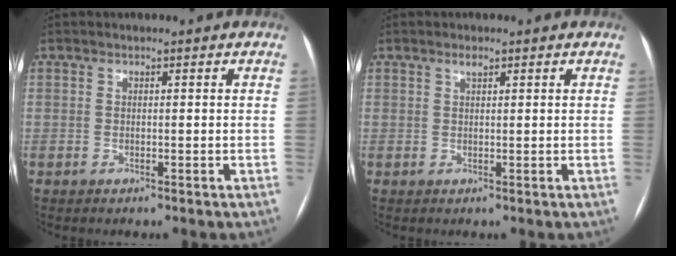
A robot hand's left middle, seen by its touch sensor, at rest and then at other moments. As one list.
[{"total": 1.1, "force": [0.8, 0.3, 0.7], "torque": [-0.016, 0.003, 0.015]}]